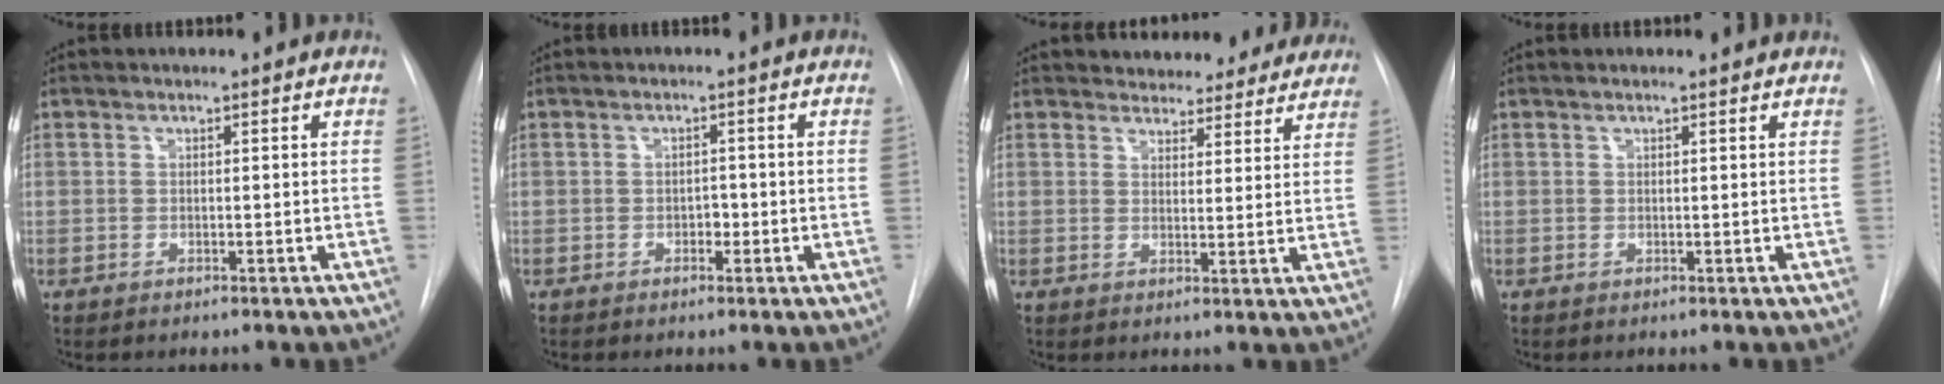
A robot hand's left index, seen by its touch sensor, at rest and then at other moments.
{"total": 1.3, "force": [-0.5, 0.9, 0.8], "torque": [-0.009, 0.004, -0.009]}
{"total": 14.9, "force": [13.5, 5.6, 2.7], "torque": [-0.016, -0.001, 0.152]}
{"total": 2.2, "force": [2.1, 0.1, 0.7], "torque": [-0.013, 0.016, 0.022]}